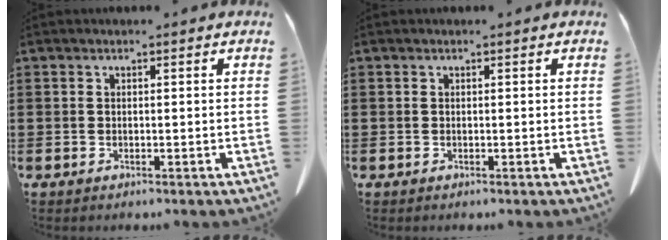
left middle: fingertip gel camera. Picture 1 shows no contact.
{"total": 0.0}